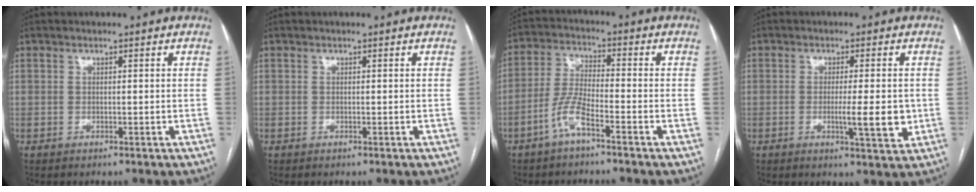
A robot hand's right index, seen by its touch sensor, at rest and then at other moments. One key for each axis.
{"total": 0.0}
{"total": 5.8, "fx": -3.6, "fy": 0.7, "fz": 4.5, "tx": -0.100, "ty": 0.003, "tz": -0.076}
{"total": 5.9, "fx": -1.0, "fy": 0.6, "fz": 5.8, "tx": -0.090, "ty": -0.008, "tz": -0.013}